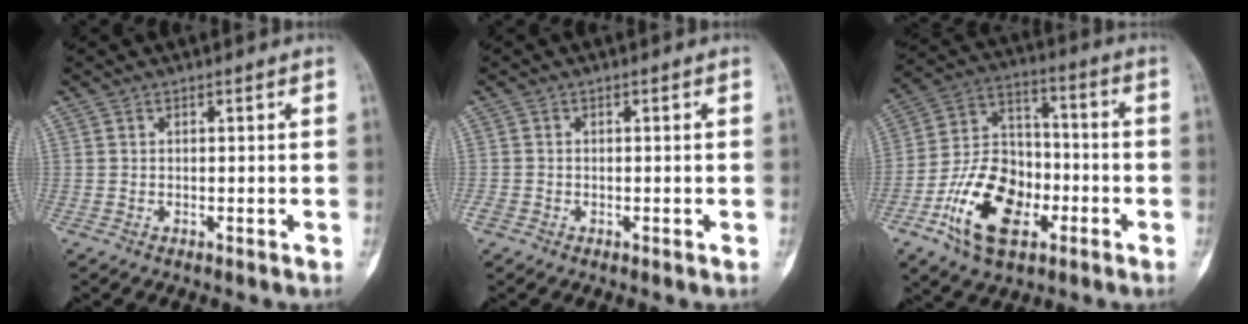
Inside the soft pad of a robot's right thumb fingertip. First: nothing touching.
{"total": 1.2, "force": [-0.6, 1.0, 0.4], "torque": [-0.007, 0.002, -0.016]}
{"total": 16.9, "force": [-6.8, 10.6, 11.2], "torque": [-0.176, 0.045, -0.123]}